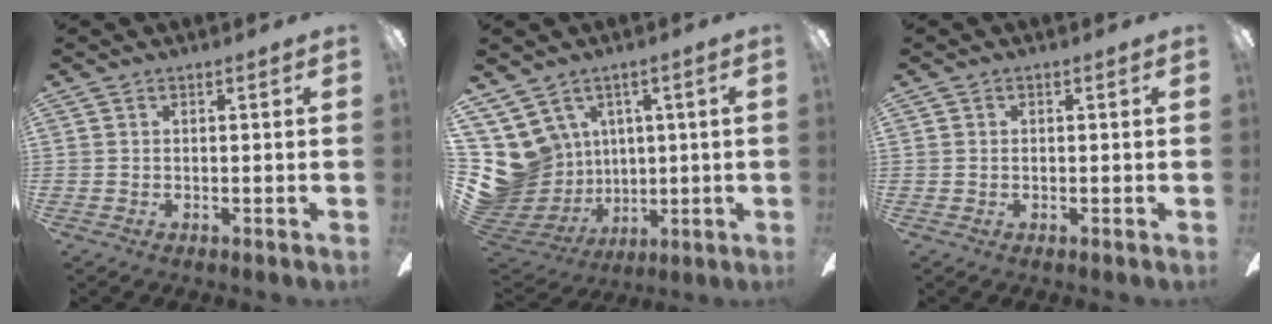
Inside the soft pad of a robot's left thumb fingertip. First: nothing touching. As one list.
[{"total": 13.9, "force": [3.4, 12.6, 4.9], "torque": [-0.147, -0.041, 0.080]}, {"total": 0.0}]